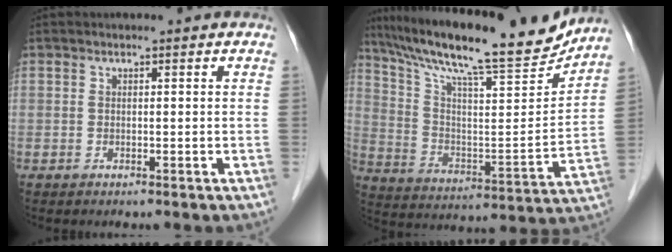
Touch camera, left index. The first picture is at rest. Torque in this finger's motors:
{"motor_torque": [-0.12, -0.58, 0.53, 0.16]}